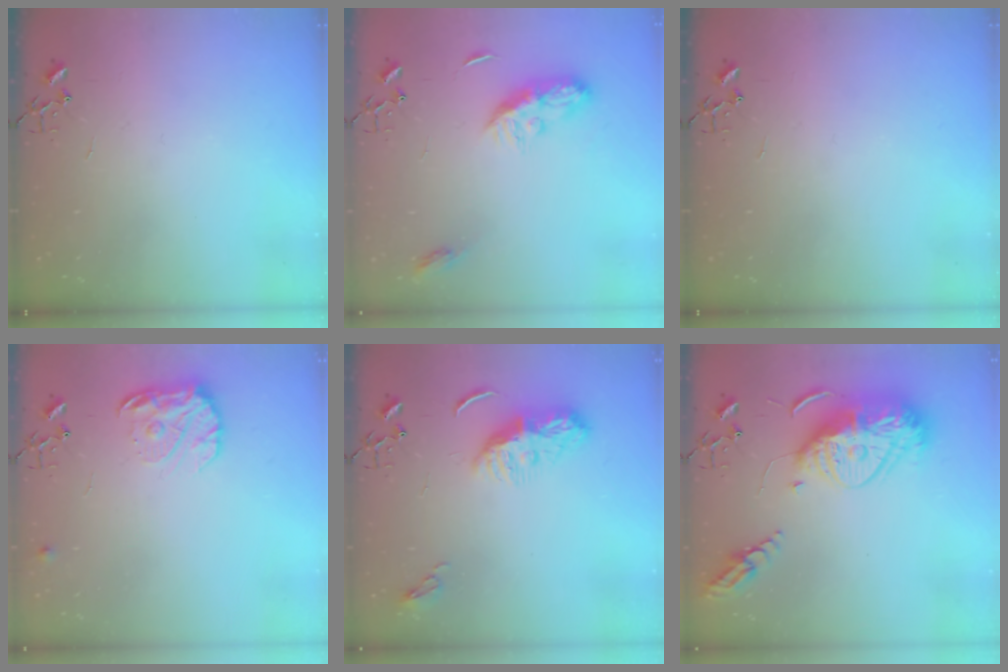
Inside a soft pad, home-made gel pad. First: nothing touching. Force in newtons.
{"total": 9.7, "press": 9.7, "slide": 0.1}
{"total": 0.0}
{"total": 12.7, "press": 12.6, "slide": 0.7}
{"total": 8.5, "press": 8.5, "slide": 0.3}
{"total": 19.6, "press": 19.5, "slide": 1.9}